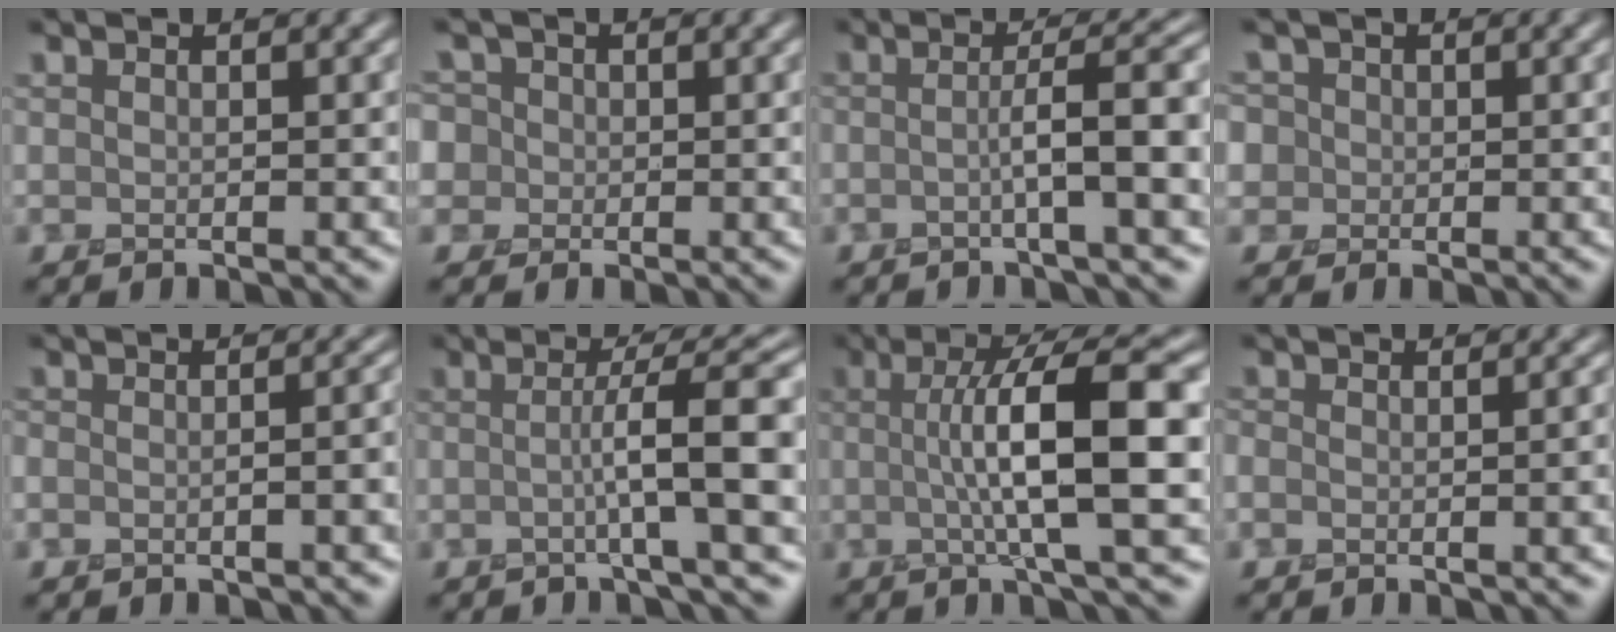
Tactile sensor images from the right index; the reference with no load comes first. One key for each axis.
{"total": 5.2, "fx": 1.3, "fy": 4.6, "fz": 2.1, "tx": -0.039, "ty": 0.037, "tz": -0.010}
{"total": 5.8, "fx": -0.8, "fy": 0.7, "fz": 5.7, "tx": -0.085, "ty": 0.011, "tz": -0.025}
{"total": 4.5, "fx": 1.3, "fy": 3.9, "fz": 1.8, "tx": -0.037, "ty": 0.029, "tz": -0.002}
{"total": 3.5, "fx": -1.6, "fy": 1.5, "fz": 2.8, "tx": -0.012, "ty": 0.009, "tz": -0.031}
{"total": 7.3, "fx": -1.0, "fy": 0.8, "fz": 7.2, "tx": -0.102, "ty": 0.011, "tz": -0.025}
{"total": 9.7, "fx": 0.2, "fy": 1.9, "fz": 9.5, "tx": -0.132, "ty": 0.006, "tz": 0.002}
{"total": 3.9, "fx": -1.2, "fy": 2.0, "fz": 3.1, "tx": -0.020, "ty": 0.011, "tz": -0.031}